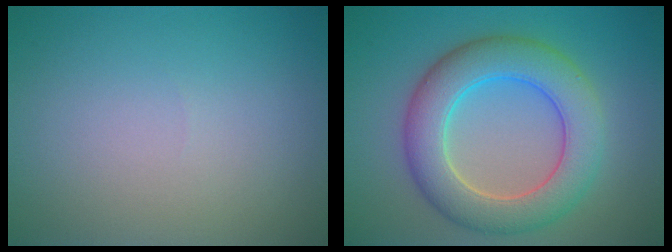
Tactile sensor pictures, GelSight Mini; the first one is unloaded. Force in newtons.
{"total": 7.4, "press": 7.4, "slide": 0.5}